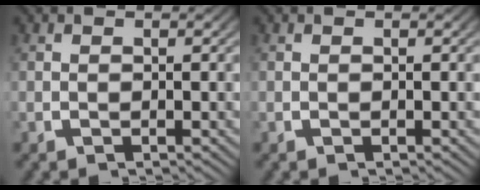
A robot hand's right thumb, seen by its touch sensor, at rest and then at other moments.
{"total": 0.0}